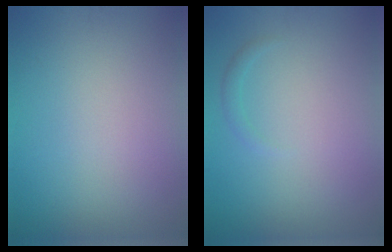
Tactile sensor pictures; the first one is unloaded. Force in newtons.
{"total": 0.8, "press": 0.8, "slide": 0.1}